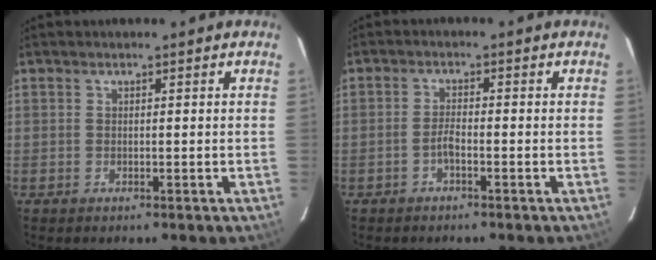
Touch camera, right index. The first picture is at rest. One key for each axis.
{"total": 1.8, "fx": -1.2, "fy": 0.2, "fz": 1.3, "tx": -0.031, "ty": 0.006, "tz": -0.024}